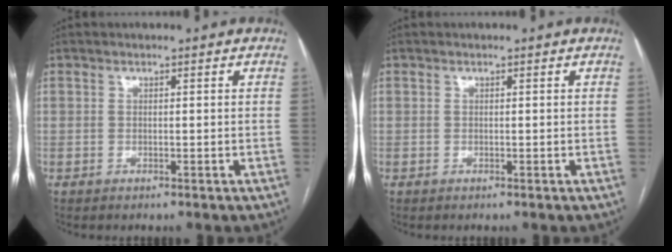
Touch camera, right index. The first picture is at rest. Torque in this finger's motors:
{"motor_torque": [0.00, 0.00, 0.00, 0.00]}